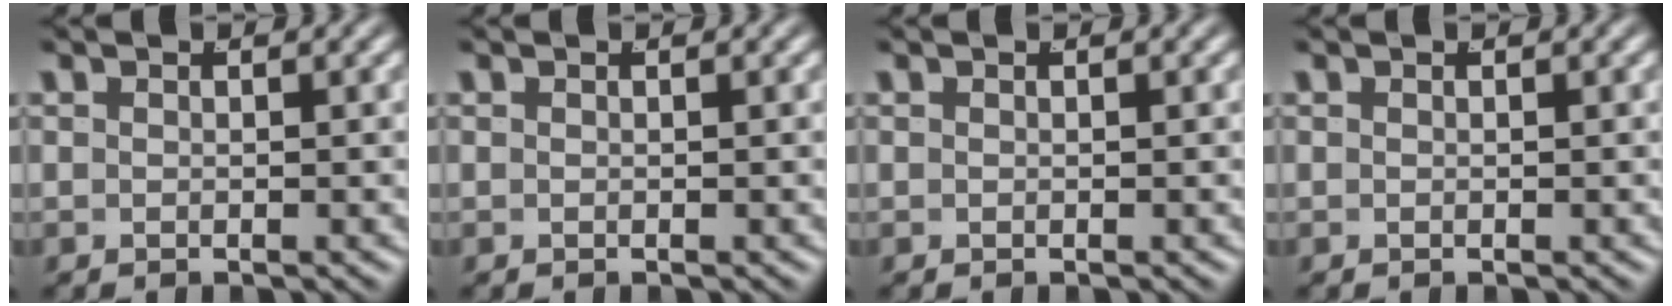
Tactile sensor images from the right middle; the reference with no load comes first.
{"total": 0.0}
{"total": 0.0}
{"total": 0.0}